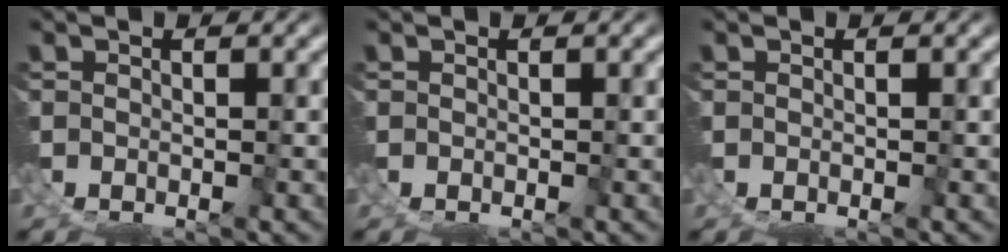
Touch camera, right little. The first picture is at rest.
{"total": 0.0}
{"total": 0.0}